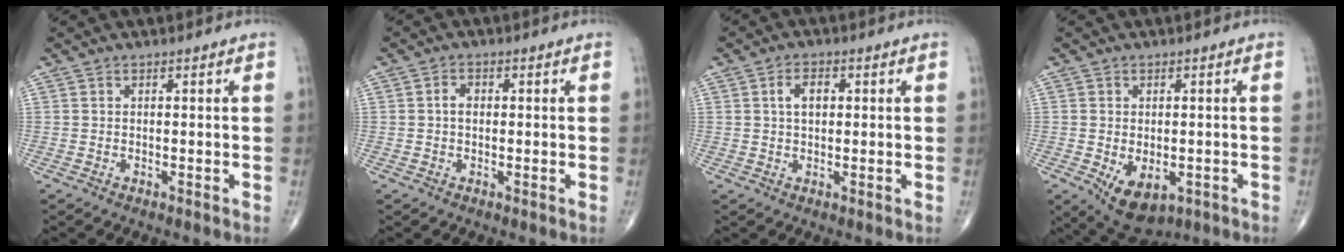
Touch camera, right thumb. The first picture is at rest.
{"total": 2.1, "force": [0.1, 1.5, 1.4], "torque": [-0.021, 0.008, -0.002]}
{"total": 3.8, "force": [0.8, 2.3, 2.9], "torque": [-0.048, 0.005, 0.013]}
{"total": 8.3, "force": [-2.7, 5.1, 6.0], "torque": [-0.080, -0.004, -0.027]}